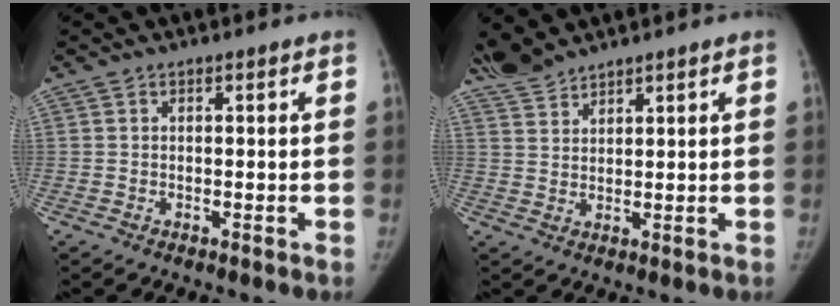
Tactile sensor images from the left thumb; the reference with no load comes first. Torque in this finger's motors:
{"motor_torque": [-0.16, -0.31, -0.36, -0.35, 0.07]}